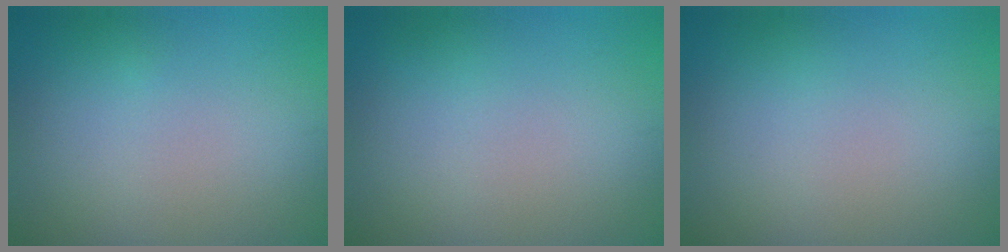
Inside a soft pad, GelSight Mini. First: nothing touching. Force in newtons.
{"total": 0.0}
{"total": 0.0}